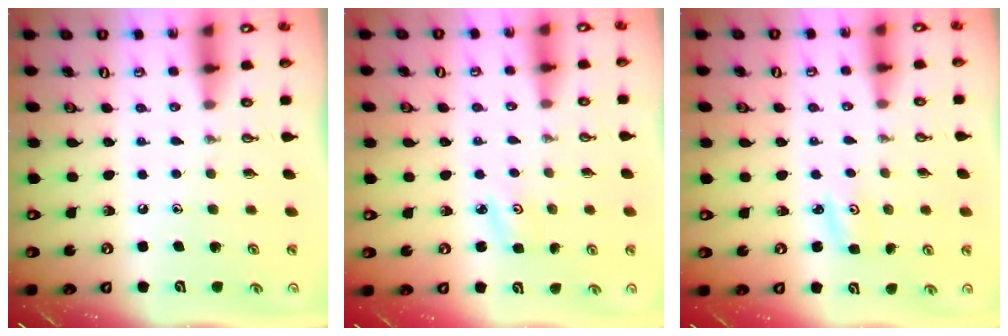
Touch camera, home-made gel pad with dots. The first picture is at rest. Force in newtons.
{"total": 3.0, "press": 3.0, "slide": 0.4}
{"total": 3.1, "press": 3.1, "slide": 0.3}